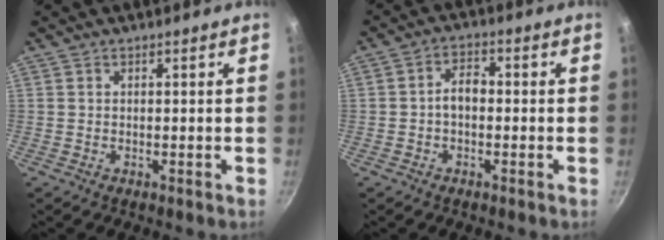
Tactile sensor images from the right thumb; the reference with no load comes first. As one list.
[{"total": 4.2, "force": [-0.7, 2.7, 3.1], "torque": [-0.039, 0.020, -0.017]}]